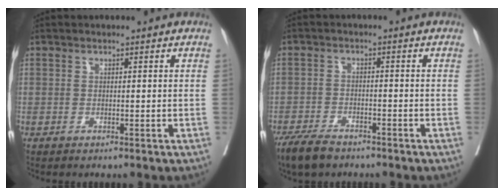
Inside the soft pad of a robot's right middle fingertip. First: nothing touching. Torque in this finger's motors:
{"motor_torque": [0.14, -0.14, 0.06, 0.03]}